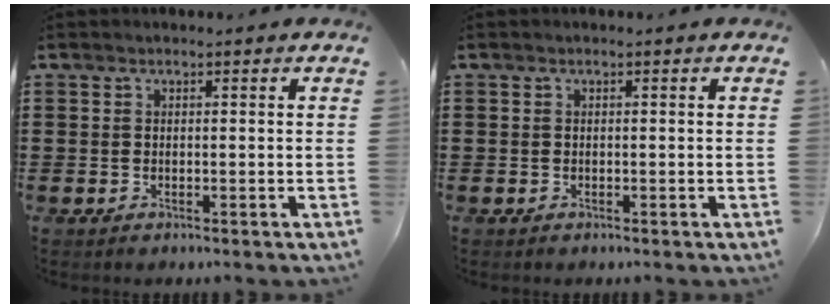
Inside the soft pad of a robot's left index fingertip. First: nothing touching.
{"total": 0.0}